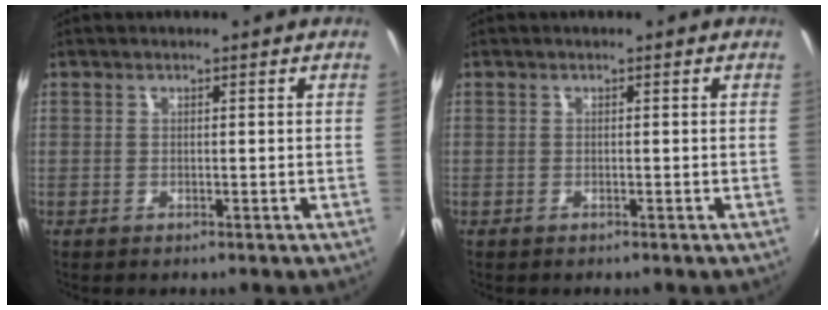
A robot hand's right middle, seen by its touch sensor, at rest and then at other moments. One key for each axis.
{"total": 0.0}